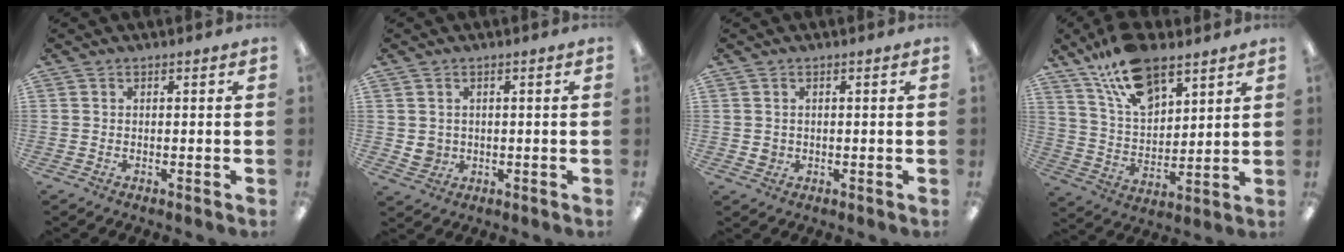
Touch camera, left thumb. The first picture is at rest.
{"total": 3.0, "force": [0.8, 2.9, 0.5], "torque": [-0.006, 0.001, 0.015]}
{"total": 1.7, "force": [0.5, 1.6, 0.4], "torque": [-0.009, 0.004, 0.007]}
{"total": 16.9, "force": [11.5, 7.8, 9.5], "torque": [-0.177, -0.048, 0.208]}